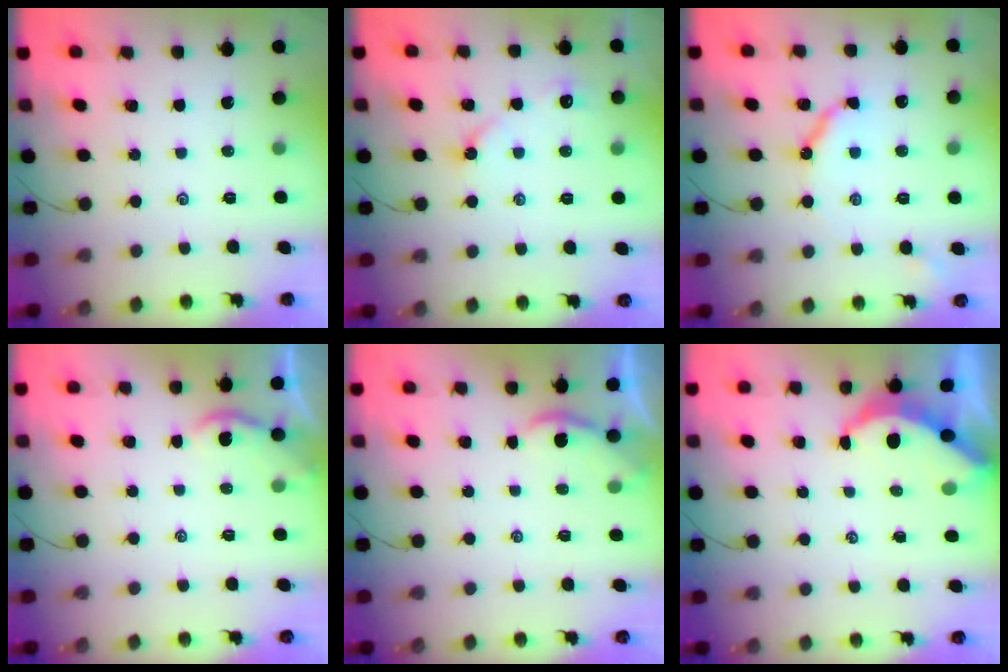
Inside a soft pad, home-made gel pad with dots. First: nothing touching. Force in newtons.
{"total": 3.8, "press": 3.7, "slide": 0.5}
{"total": 9.2, "press": 9.2, "slide": 0.8}
{"total": 1.8, "press": 1.7, "slide": 0.5}
{"total": 1.2, "press": 1.1, "slide": 0.1}
{"total": 4.9, "press": 4.9, "slide": 0.4}